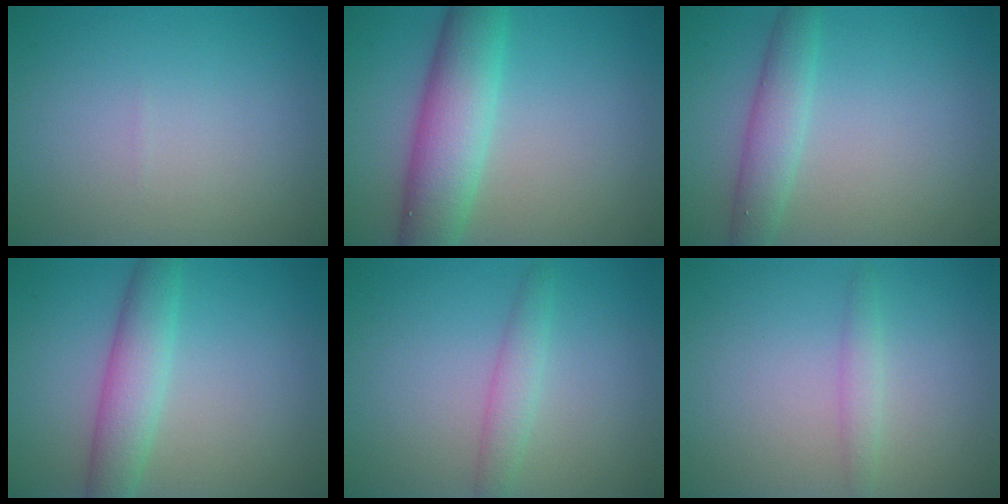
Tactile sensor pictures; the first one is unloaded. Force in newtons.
{"total": 6.9, "press": 6.9, "slide": 0.2}
{"total": 3.1, "press": 3.1, "slide": 0.0}
{"total": 4.2, "press": 4.2, "slide": 0.4}
{"total": 2.0, "press": 2.0, "slide": 0.0}
{"total": 1.3, "press": 1.3, "slide": 0.1}